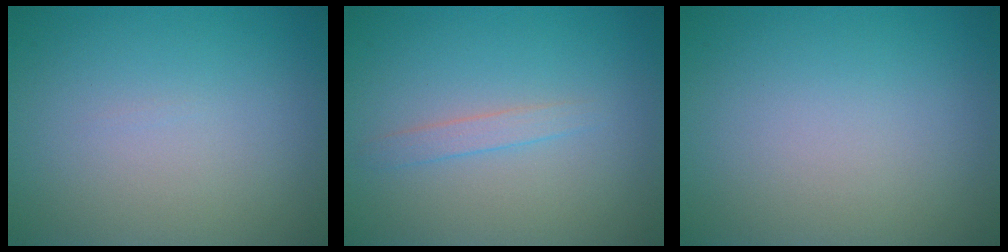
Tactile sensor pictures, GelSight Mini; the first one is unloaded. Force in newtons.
{"total": 1.2, "press": 1.2, "slide": 0.0}
{"total": 0.0}